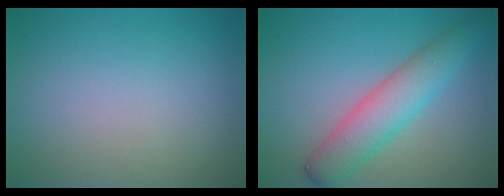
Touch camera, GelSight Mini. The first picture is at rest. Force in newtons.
{"total": 4.9, "press": 4.9, "slide": 0.3}